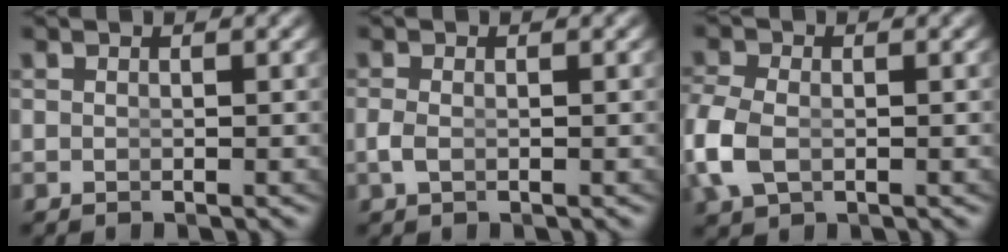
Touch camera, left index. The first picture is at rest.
{"total": 0.9, "force": [-0.6, 0.1, 0.7], "torque": [-0.024, -0.014, -0.001]}
{"total": 3.2, "force": [-0.7, 2.4, 2.0], "torque": [-0.075, -0.022, 0.002]}